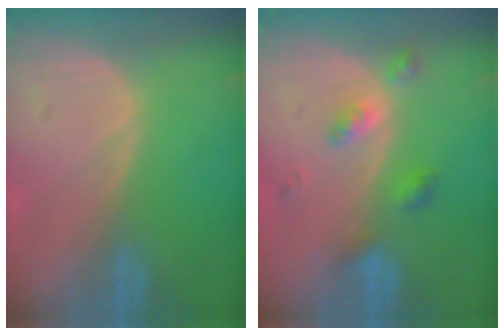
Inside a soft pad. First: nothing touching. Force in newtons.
{"total": 4.2, "press": 4.0, "slide": 1.3}